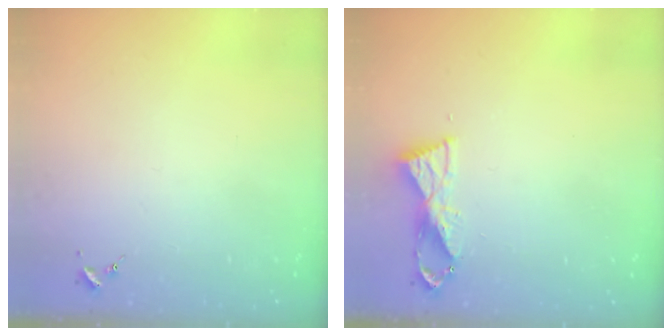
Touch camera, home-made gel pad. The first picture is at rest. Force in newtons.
{"total": 7.0, "press": 7.0, "slide": 0.5}